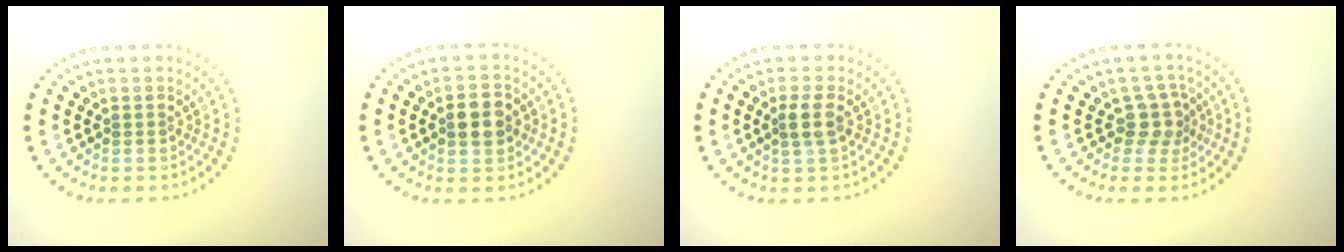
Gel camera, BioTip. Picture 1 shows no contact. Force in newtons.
{"total": 3.4, "press": 3.4, "slide": 0.1}
{"total": 1.9, "press": 1.6, "slide": 0.9}
{"total": 2.5, "press": 1.9, "slide": 1.5}